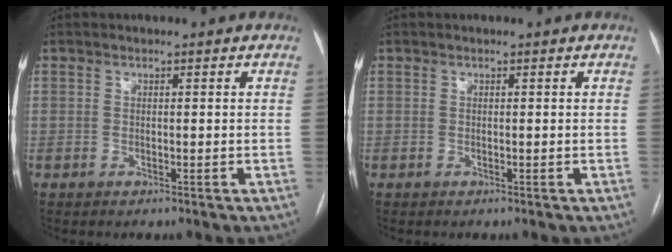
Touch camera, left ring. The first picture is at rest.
{"total": 0.0}